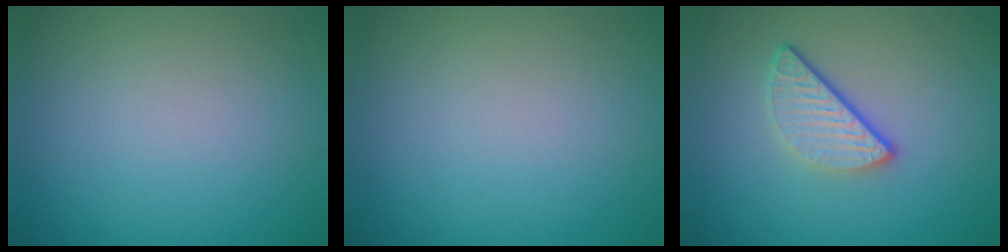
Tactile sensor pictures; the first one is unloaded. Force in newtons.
{"total": 0.0}
{"total": 3.4, "press": 2.6, "slide": 2.1}